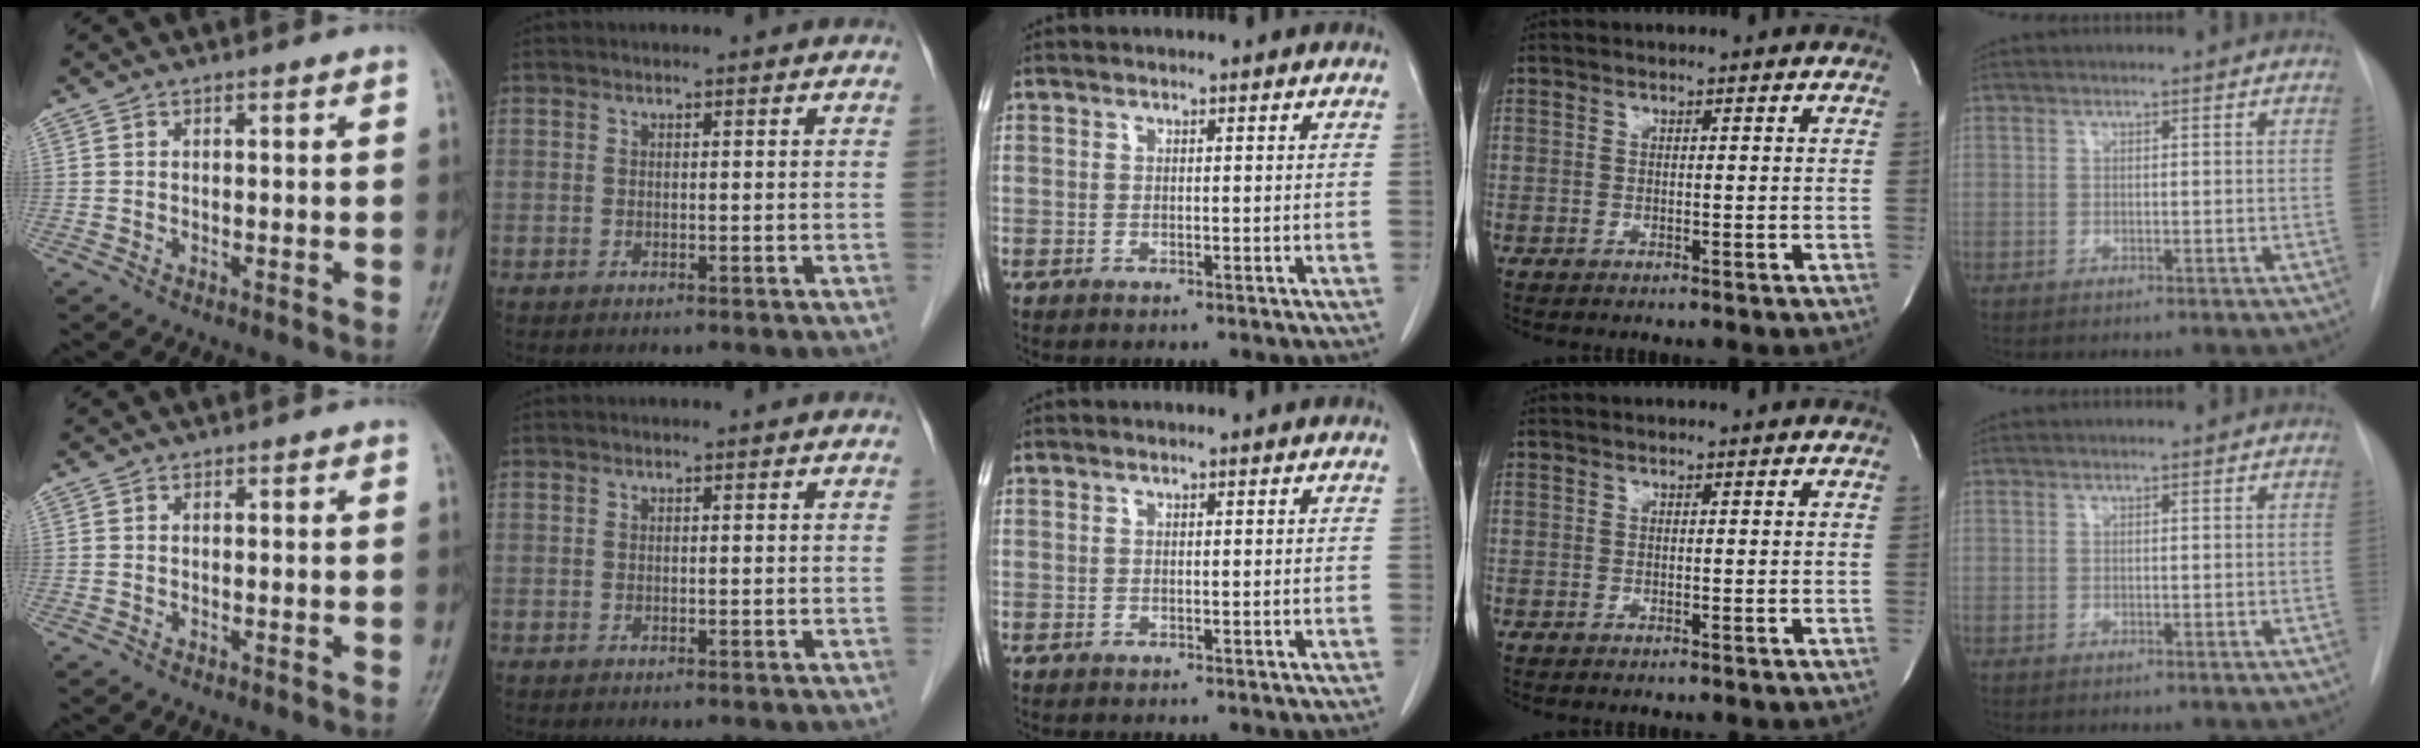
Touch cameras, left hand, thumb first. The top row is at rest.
{}